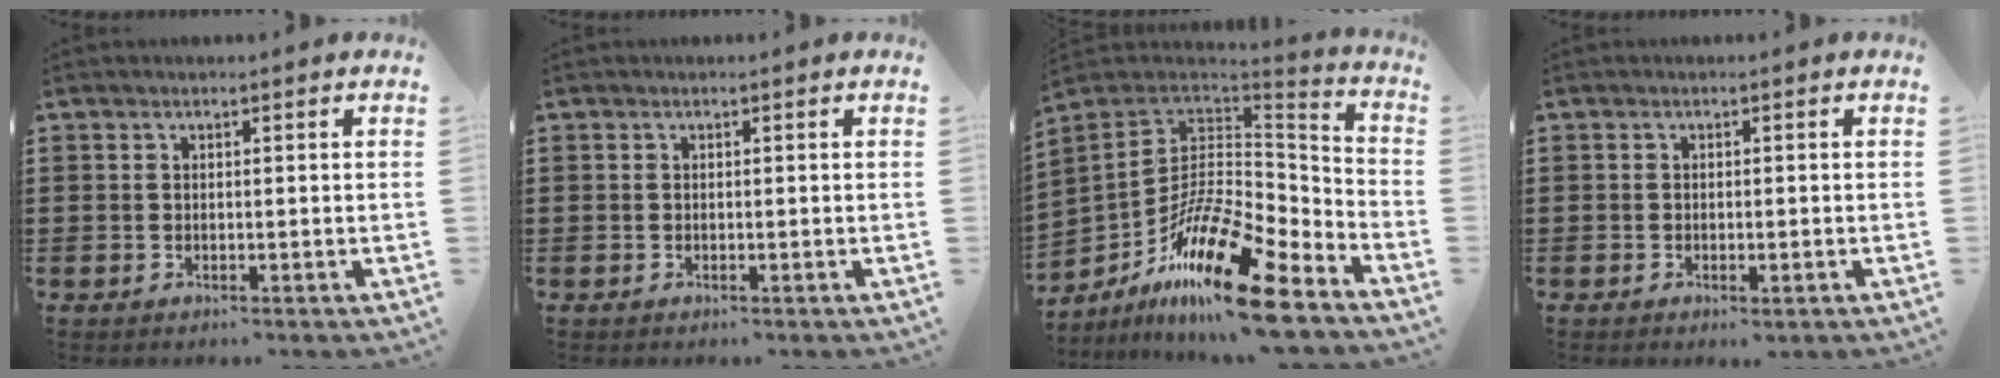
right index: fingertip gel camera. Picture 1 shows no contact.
{"total": 0.0}
{"total": 18.9, "force": [-12.2, 4.7, 13.7], "torque": [-0.246, 0.037, -0.219]}
{"total": 0.7, "force": [-0.4, 0.3, 0.4], "torque": [-0.010, -0.004, -0.007]}